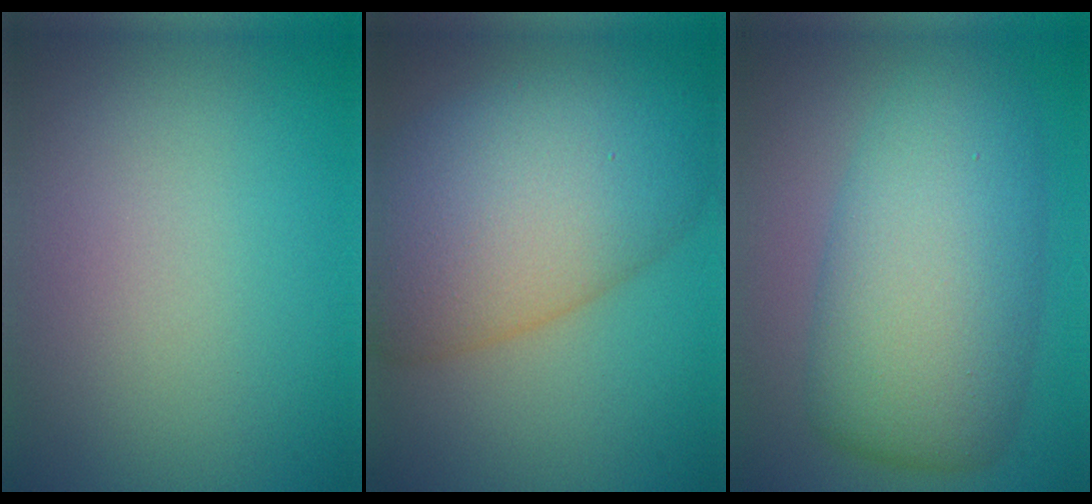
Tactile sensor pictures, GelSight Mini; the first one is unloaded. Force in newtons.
{"total": 11.1, "press": 11.1, "slide": 0.2}
{"total": 9.4, "press": 9.4, "slide": 0.2}